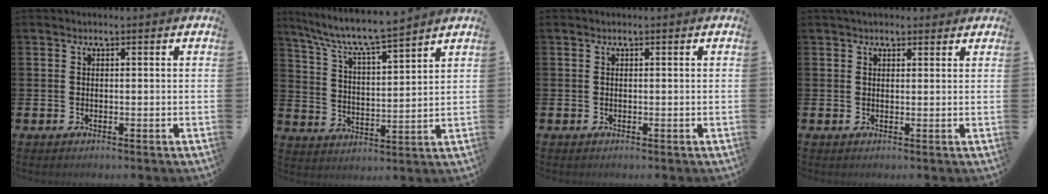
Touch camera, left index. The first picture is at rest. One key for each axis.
{"total": 7.7, "fx": 7.2, "fy": 0.6, "fz": 2.7, "tx": -0.080, "ty": -0.049, "tz": 0.122}
{"total": 0.0}
{"total": 2.2, "fx": 2.0, "fy": 0.9, "fz": 0.3, "tx": 0.001, "ty": -0.003, "tz": 0.034}